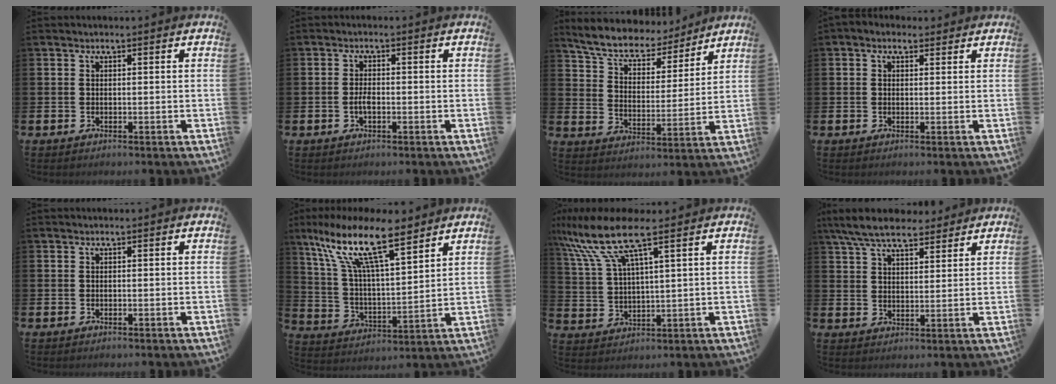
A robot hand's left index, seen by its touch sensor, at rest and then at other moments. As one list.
[{"total": 1.9, "force": [-0.6, 0.9, 1.6], "torque": [-0.030, 0.000, -0.012]}, {"total": 7.8, "force": [7.3, 2.1, 2.0], "torque": [-0.072, -0.051, 0.126]}, {"total": 1.4, "force": [0.8, 1.0, 0.6], "torque": [-0.004, 0.008, 0.012]}, {"total": 0.0}, {"total": 14.0, "force": [9.9, 4.0, 9.1], "torque": [-0.195, -0.038, 0.171]}, {"total": 10.2, "force": [7.2, 1.8, 7.0], "torque": [-0.164, -0.014, 0.128]}, {"total": 7.5, "force": [6.8, 2.0, 2.6], "torque": [-0.072, -0.018, 0.124]}]